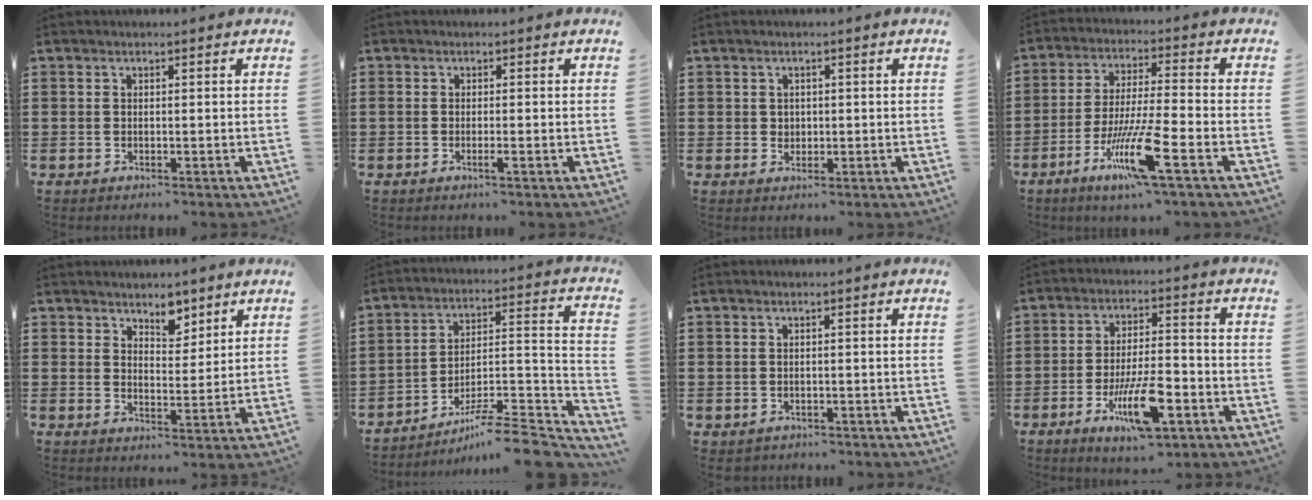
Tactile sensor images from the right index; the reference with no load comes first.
{"total": 1.1, "force": [-0.7, 0.0, 0.9], "torque": [-0.017, -0.005, -0.011]}
{"total": 1.3, "force": [0.3, 1.2, 0.3], "torque": [-0.009, 0.007, 0.005]}
{"total": 11.0, "force": [-5.6, 1.0, 9.5], "torque": [-0.198, -0.009, -0.108]}
{"total": 4.3, "force": [3.6, 2.0, 1.0], "torque": [-0.015, -0.007, 0.065]}
{"total": 8.1, "force": [-6.8, 0.6, 4.4], "torque": [-0.060, 0.000, -0.135]}
{"total": 0.7, "force": [-0.5, 0.5, 0.0], "torque": [-0.004, 0.003, -0.011]}
{"total": 10.8, "force": [-4.4, 3.5, 9.2], "torque": [-0.176, 0.003, -0.076]}